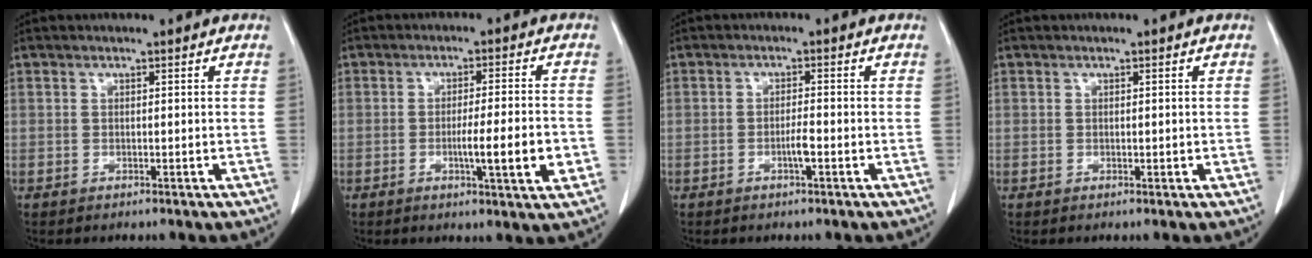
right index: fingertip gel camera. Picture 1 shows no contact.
{"total": 8.1, "force": [-2.1, 0.2, 7.8], "torque": [-0.113, -0.010, -0.030]}
{"total": 1.9, "force": [-0.7, 0.1, 1.8], "torque": [-0.032, 0.001, -0.011]}
{"total": 0.6, "force": [0.0, 0.4, 0.4], "torque": [-0.005, -0.001, 0.003]}